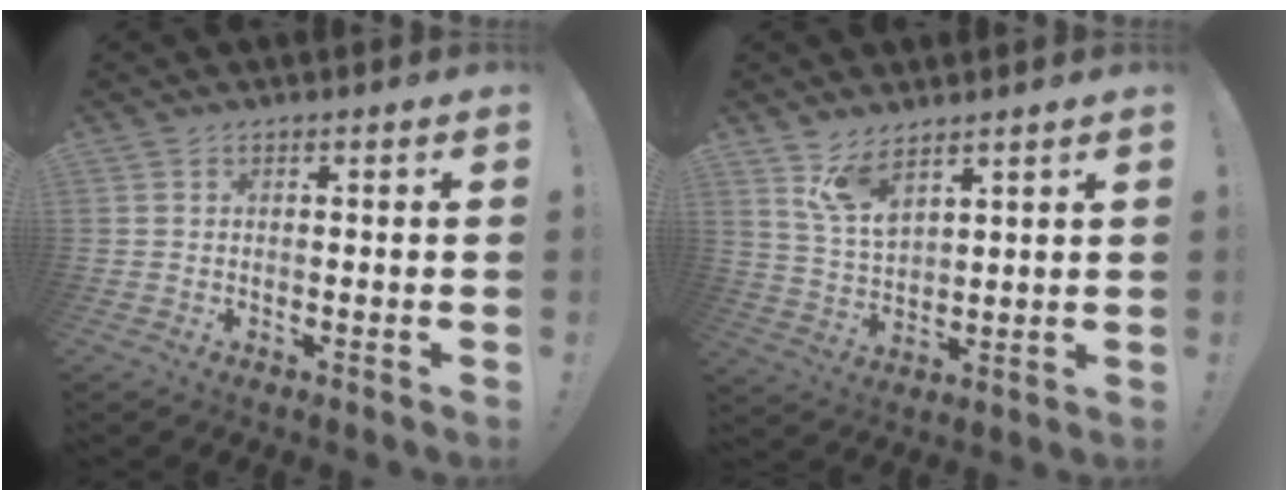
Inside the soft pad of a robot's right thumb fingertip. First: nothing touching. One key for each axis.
{"total": 9.0, "fx": 6.8, "fy": 3.8, "fz": 4.6, "tx": -0.098, "ty": -0.033, "tz": 0.132}